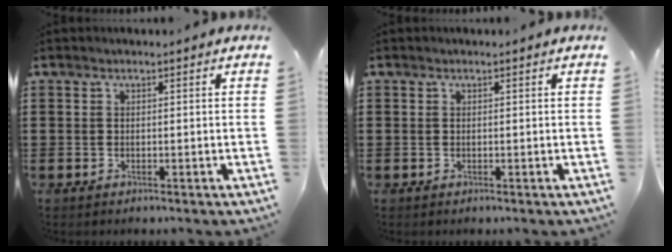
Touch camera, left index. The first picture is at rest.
{"total": 0.0}